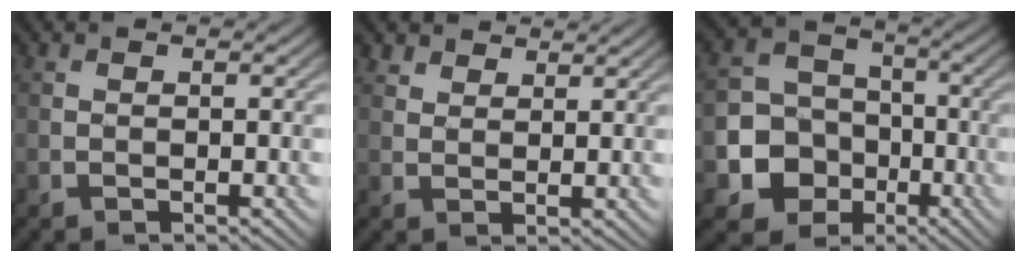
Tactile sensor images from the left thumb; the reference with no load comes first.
{"total": 3.3, "force": [2.7, 1.5, 1.0], "torque": [-0.025, 0.002, 0.059]}
{"total": 9.7, "force": [-3.2, 8.5, 3.4], "torque": [-0.091, -0.026, -0.093]}